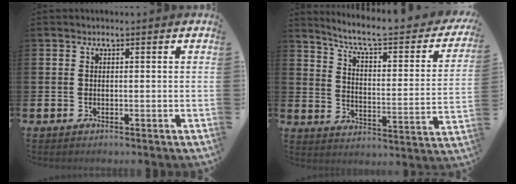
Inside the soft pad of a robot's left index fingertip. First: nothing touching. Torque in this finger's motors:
{"motor_torque": [0.61, -1.10, 0.32, 0.12]}